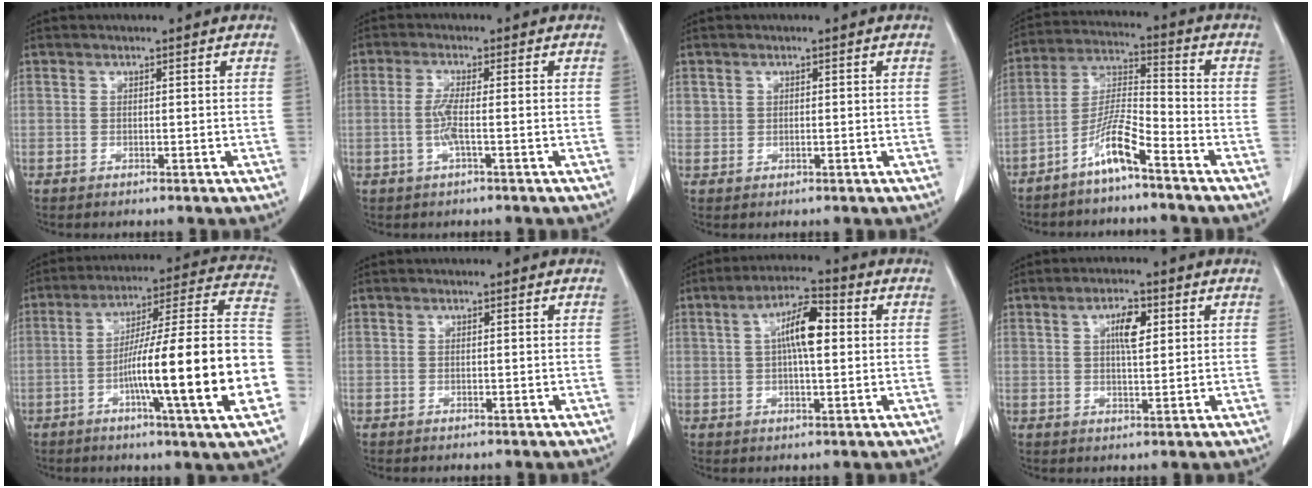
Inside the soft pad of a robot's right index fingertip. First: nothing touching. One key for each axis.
{"total": 3.3, "fx": -0.8, "fy": 0.0, "fz": 3.2, "tx": -0.070, "ty": -0.003, "tz": -0.018}
{"total": 1.1, "fx": 0.4, "fy": 1.0, "fz": 0.3, "tx": -0.001, "ty": 0.005, "tz": 0.007}
{"total": 7.7, "fx": -5.2, "fy": 0.3, "fz": 5.6, "tx": -0.122, "ty": -0.003, "tz": -0.105}
{"total": 22.8, "fx": -6.0, "fy": -0.2, "fz": 22.0, "tx": -0.276, "ty": 0.008, "tz": -0.101}
{"total": 0.0}
{"total": 7.6, "fx": 1.3, "fy": 1.9, "fz": 7.2, "tx": -0.132, "ty": 0.018, "tz": 0.019}
{"total": 4.5, "fx": 1.5, "fy": 1.4, "fz": 4.1, "tx": -0.070, "ty": 0.003, "tz": 0.024}